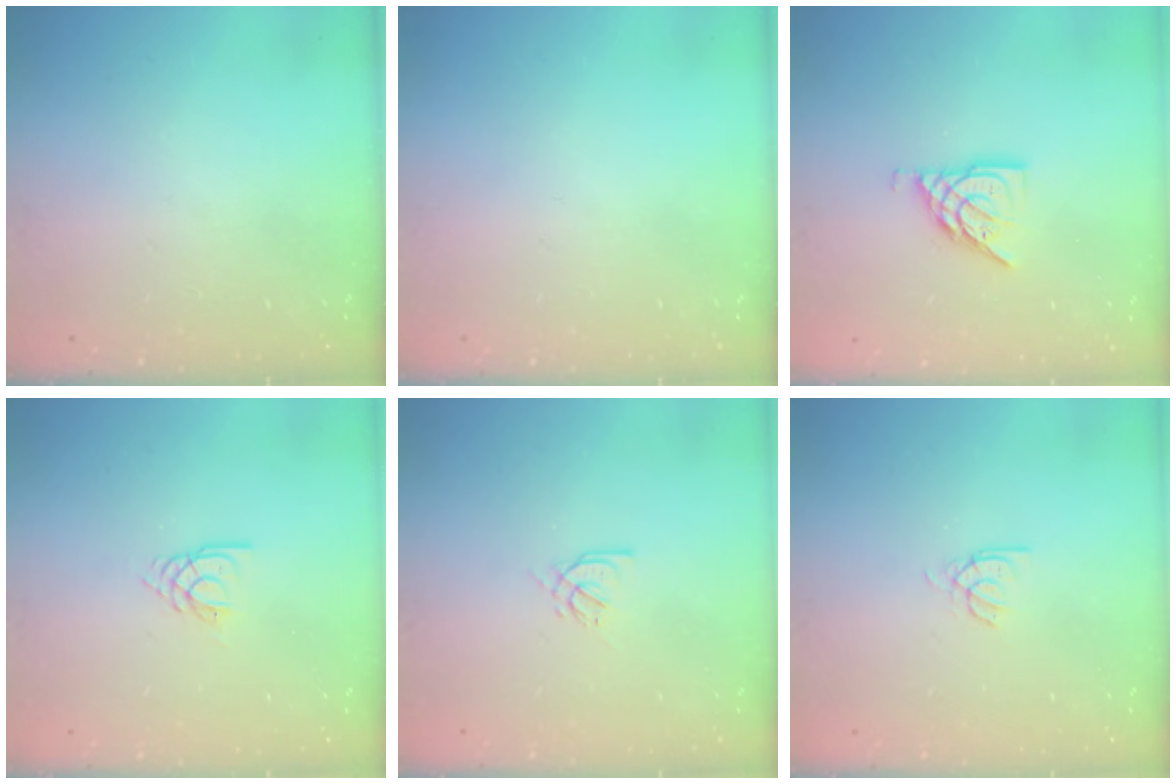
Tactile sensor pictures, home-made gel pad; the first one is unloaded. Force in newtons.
{"total": 0.0}
{"total": 9.3, "press": 9.2, "slide": 1.2}
{"total": 2.6, "press": 2.6, "slide": 0.3}
{"total": 2.4, "press": 2.4, "slide": 0.5}
{"total": 2.5, "press": 2.4, "slide": 0.3}